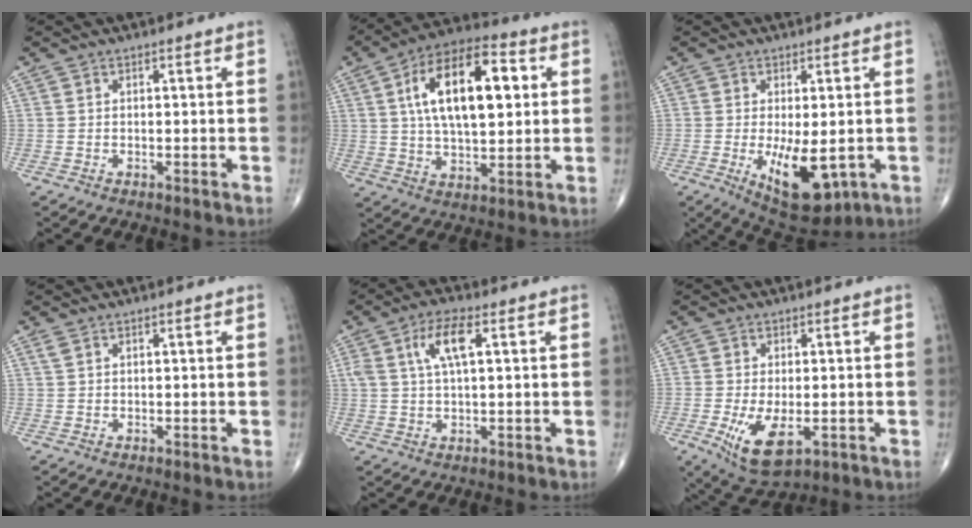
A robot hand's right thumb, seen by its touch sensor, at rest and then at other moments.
{"total": 18.6, "force": [4.2, 8.7, 15.8], "torque": [-0.250, 0.011, 0.066]}
{"total": 11.1, "force": [-2.4, 4.8, 9.7], "torque": [-0.139, -0.022, -0.020]}
{"total": 0.8, "force": [0.6, 0.3, 0.5], "torque": [-0.013, 0.008, 0.016]}
{"total": 6.9, "force": [2.1, 2.3, 6.1], "torque": [-0.128, 0.007, 0.043]}
{"total": 8.8, "force": [-2.5, 4.3, 7.3], "torque": [-0.130, -0.019, -0.030]}